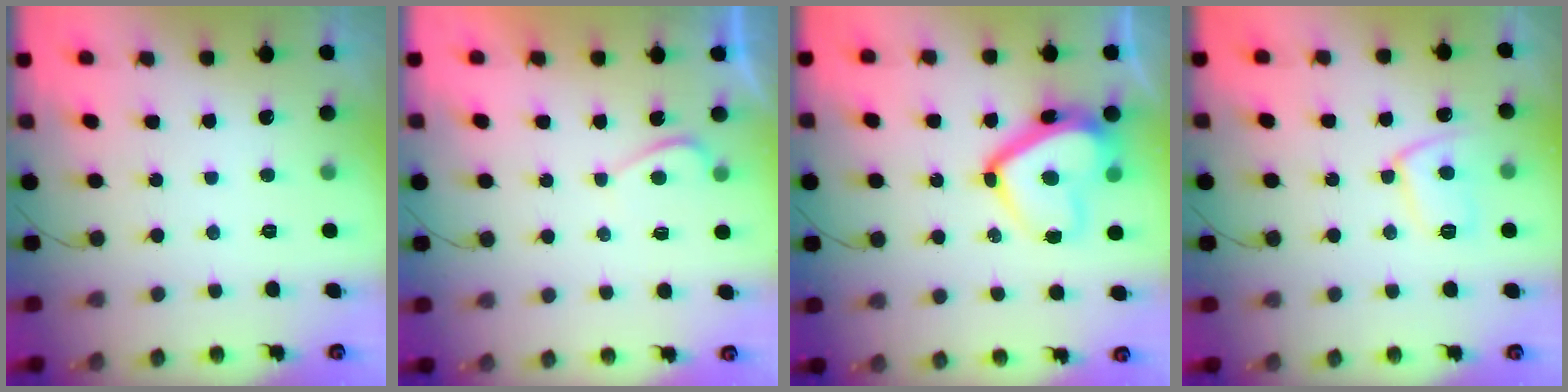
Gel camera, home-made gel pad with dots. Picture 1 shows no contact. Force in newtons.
{"total": 0.6, "press": 0.4, "slide": 0.5}
{"total": 16.1, "press": 16.0, "slide": 1.8}
{"total": 9.1, "press": 9.1, "slide": 0.8}